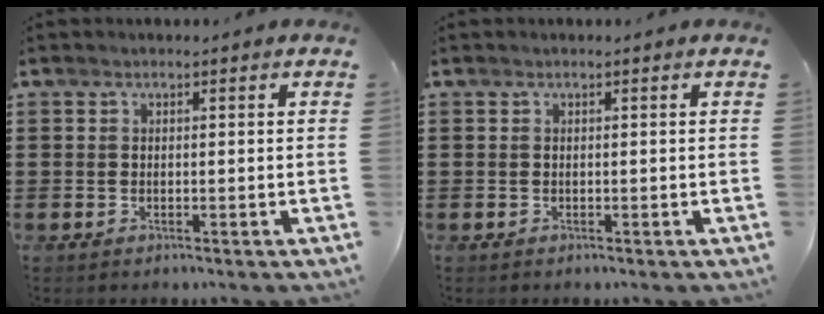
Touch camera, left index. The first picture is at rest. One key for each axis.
{"total": 0.0}